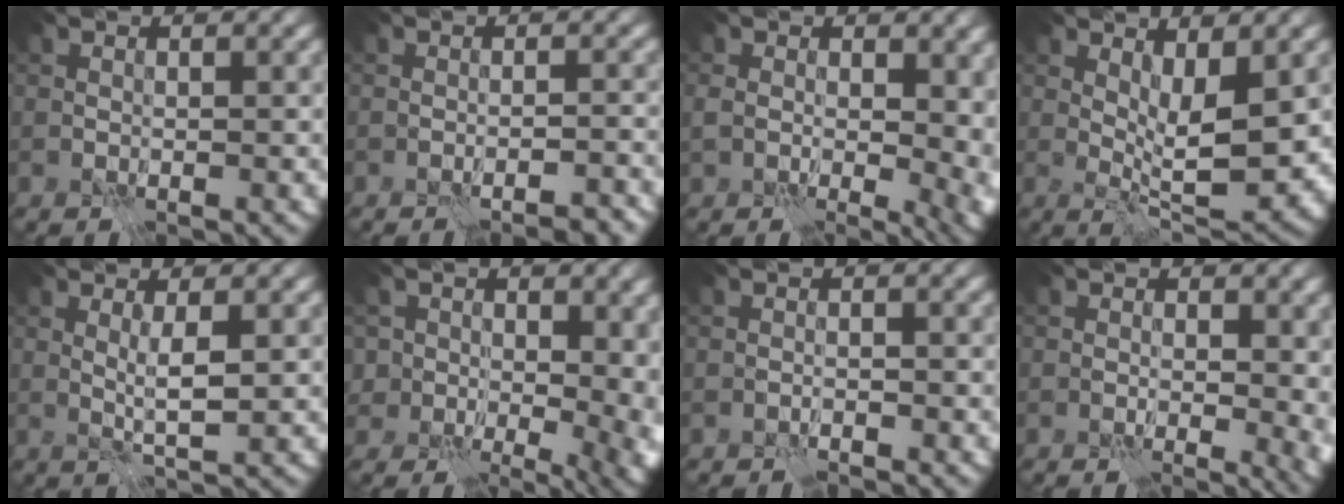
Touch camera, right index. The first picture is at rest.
{"total": 1.8, "force": [-1.6, -0.2, 0.7], "torque": [-0.007, 0.000, -0.024]}
{"total": 8.8, "force": [0.0, 6.0, 6.4], "torque": [-0.085, -0.025, 0.019]}
{"total": 5.2, "force": [1.2, 1.5, 4.8], "torque": [-0.080, -0.014, 0.024]}
{"total": 1.9, "force": [0.2, -0.2, 1.9], "torque": [-0.038, -0.005, 0.003]}
{"total": 7.9, "force": [0.5, 6.2, 4.9], "torque": [-0.059, -0.021, 0.012]}
{"total": 0.9, "force": [-0.8, -0.3, -0.3], "torque": [0.009, -0.002, -0.018]}
{"total": 4.0, "force": [0.3, 2.4, 3.2], "torque": [-0.028, -0.008, 0.006]}